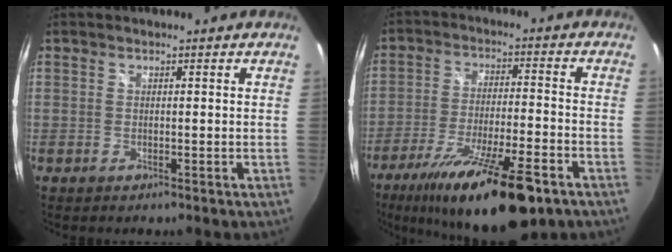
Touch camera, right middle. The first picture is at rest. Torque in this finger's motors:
{"motor_torque": [1.27, -0.87, 0.99, 0.21]}